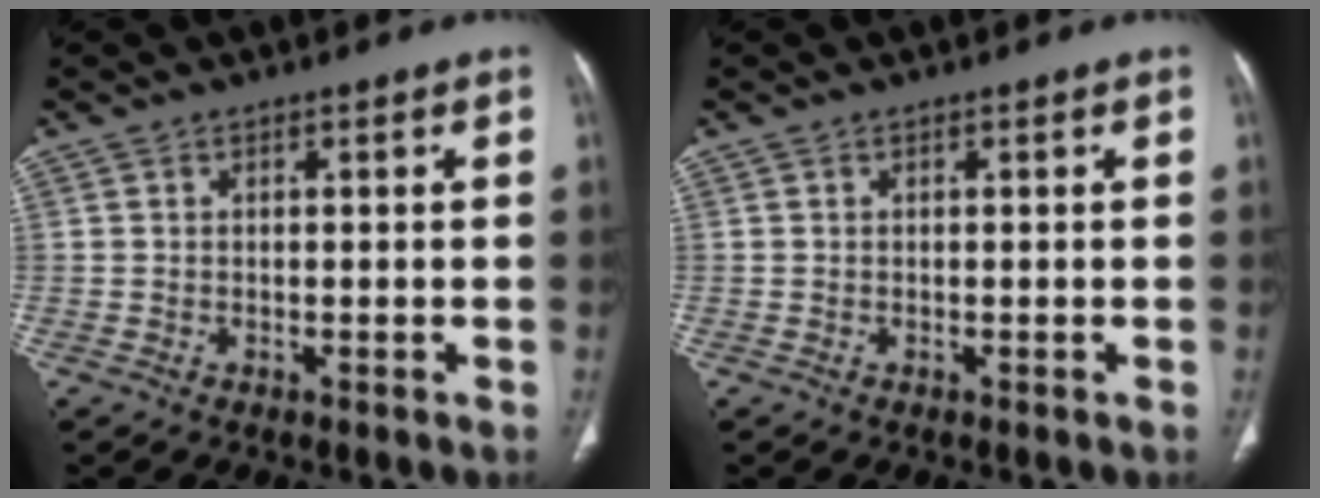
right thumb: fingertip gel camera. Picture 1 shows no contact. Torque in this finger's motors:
{"motor_torque": [0.00, 0.00, -0.06, 0.05, 0.00]}